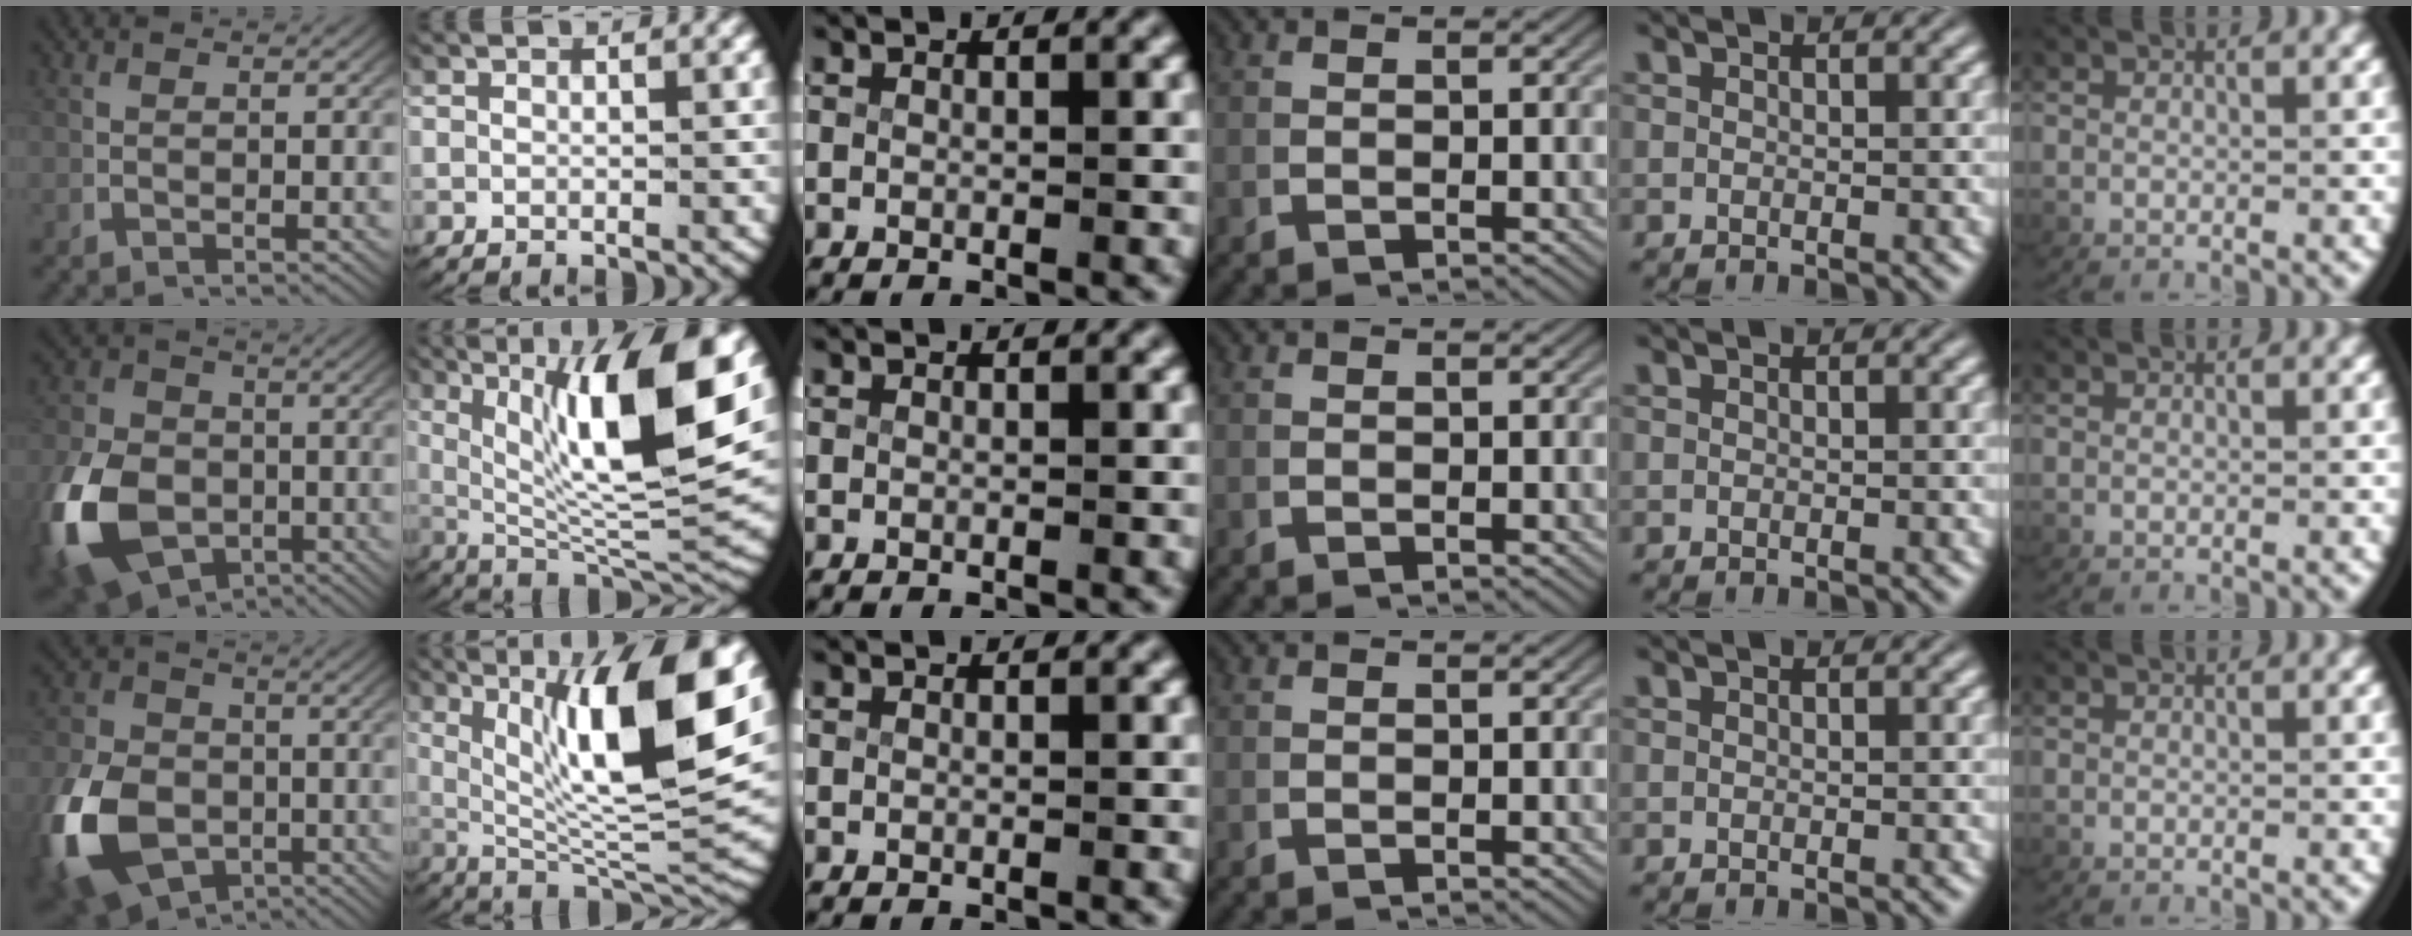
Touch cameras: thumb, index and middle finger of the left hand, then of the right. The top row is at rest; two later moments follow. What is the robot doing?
{"motion": "lift_and_place", "object": "scissors"}